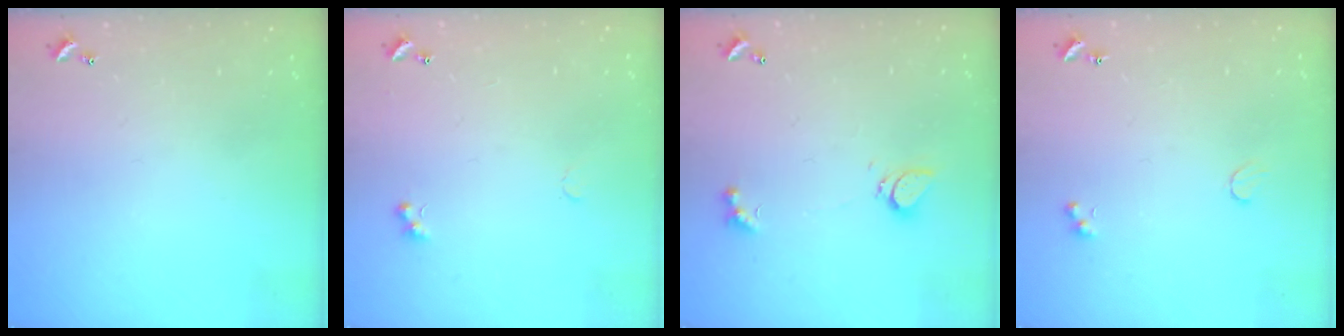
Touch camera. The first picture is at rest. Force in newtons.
{"total": 1.7, "press": 1.6, "slide": 0.5}
{"total": 2.1, "press": 2.0, "slide": 0.6}
{"total": 2.1, "press": 2.0, "slide": 0.8}